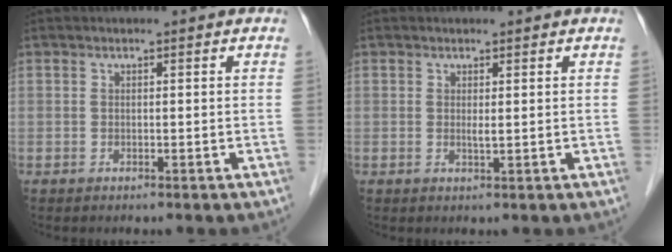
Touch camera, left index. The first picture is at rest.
{"total": 0.9, "force": [0.4, 0.1, 0.8], "torque": [-0.019, -0.002, 0.007]}